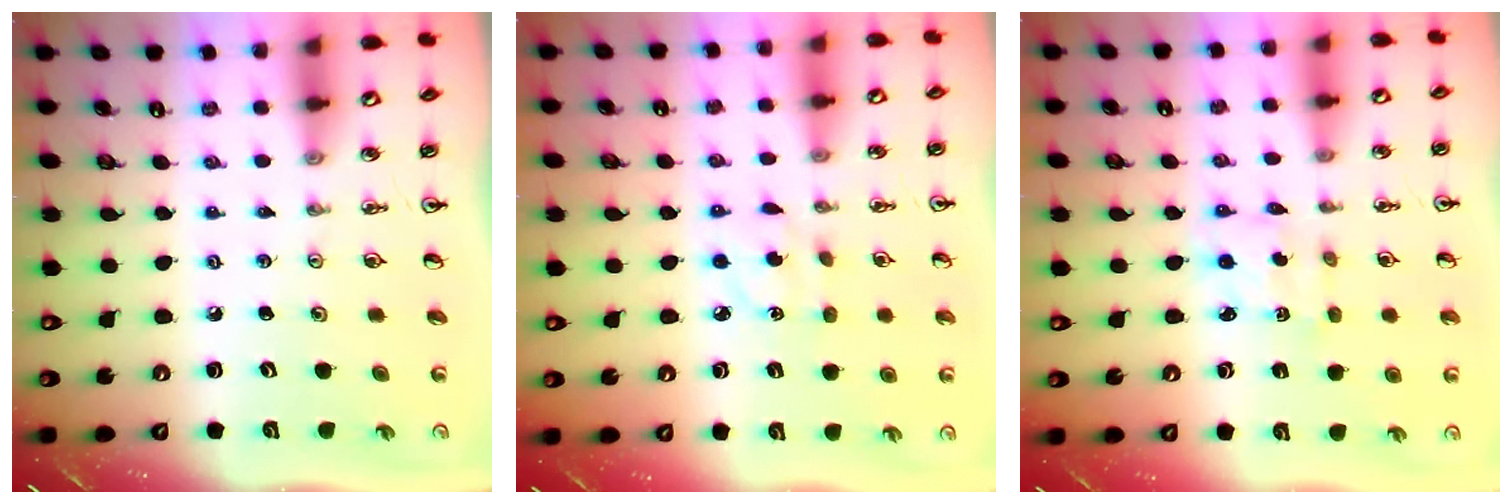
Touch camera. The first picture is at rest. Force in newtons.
{"total": 3.3, "press": 3.3, "slide": 0.5}
{"total": 2.2, "press": 2.1, "slide": 0.7}